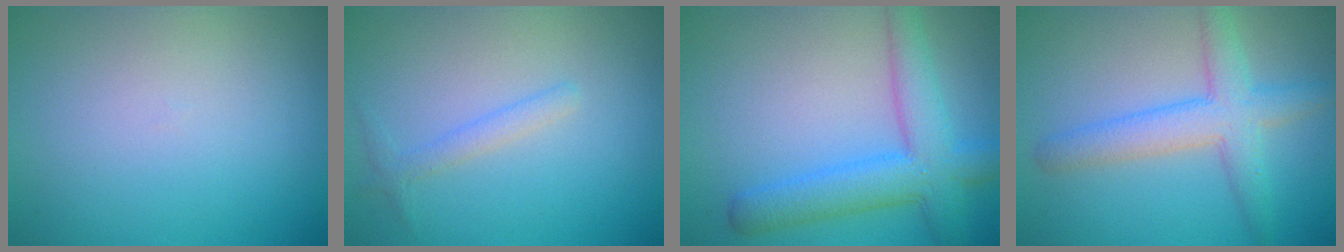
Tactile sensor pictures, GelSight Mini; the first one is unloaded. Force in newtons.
{"total": 1.4, "press": 1.4, "slide": 0.1}
{"total": 5.9, "press": 5.9, "slide": 0.2}
{"total": 4.6, "press": 4.6, "slide": 0.1}